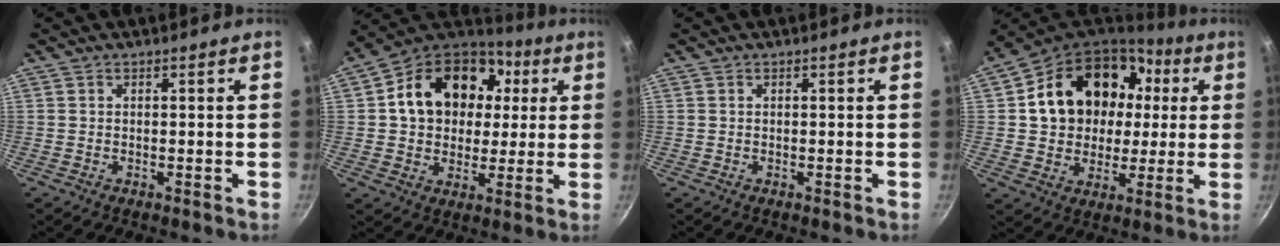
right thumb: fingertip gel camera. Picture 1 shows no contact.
{"total": 20.7, "force": [4.5, 15.9, 12.4], "torque": [-0.190, 0.026, 0.070]}
{"total": 0.0}
{"total": 22.5, "force": [4.8, 17.5, 13.3], "torque": [-0.206, 0.036, 0.088]}